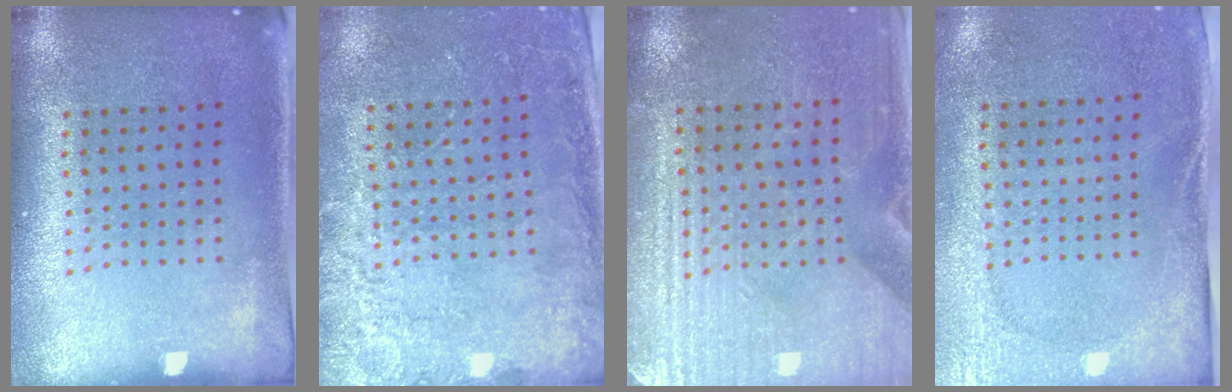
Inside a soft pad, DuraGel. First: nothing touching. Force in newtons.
{"total": 2.5, "press": 2.5, "slide": 0.5}
{"total": 3.2, "press": 3.0, "slide": 0.9}
{"total": 2.7, "press": 2.2, "slide": 1.6}